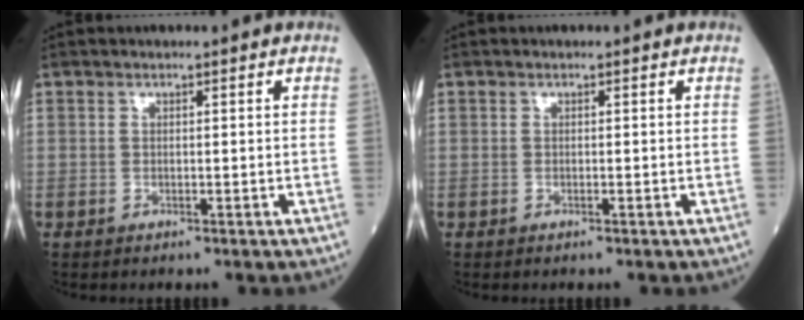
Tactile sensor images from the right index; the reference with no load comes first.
{"total": 0.0}